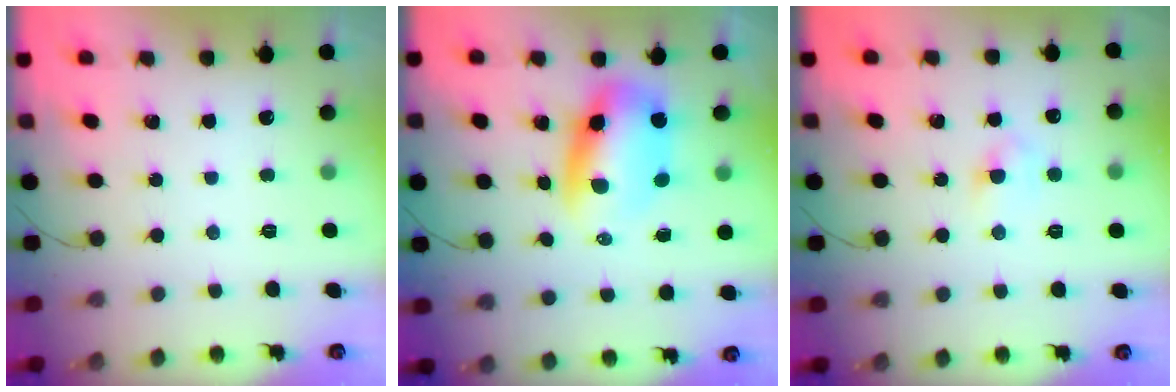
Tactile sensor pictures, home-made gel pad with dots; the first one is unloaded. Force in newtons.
{"total": 7.8, "press": 7.5, "slide": 2.0}
{"total": 3.6, "press": 3.4, "slide": 1.1}